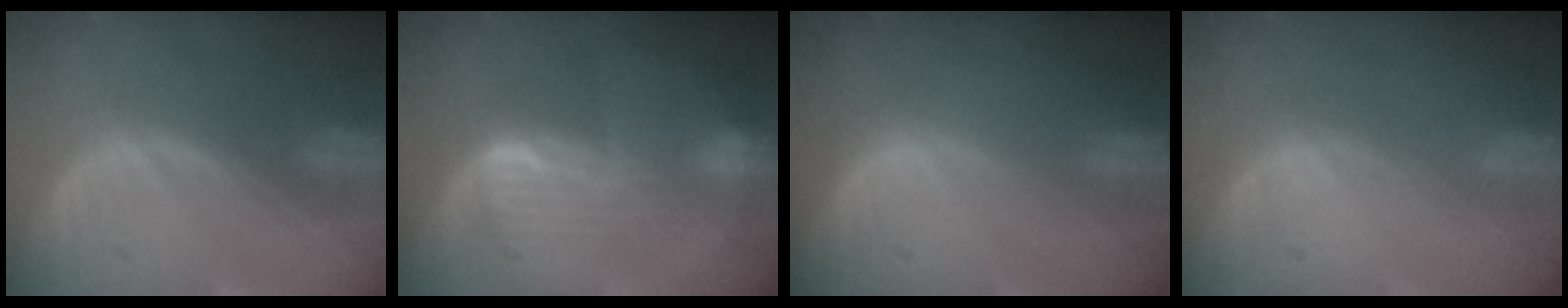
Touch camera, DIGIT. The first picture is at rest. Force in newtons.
{"total": 6.8, "press": 6.8, "slide": 0.2}
{"total": 0.0}
{"total": 0.0}